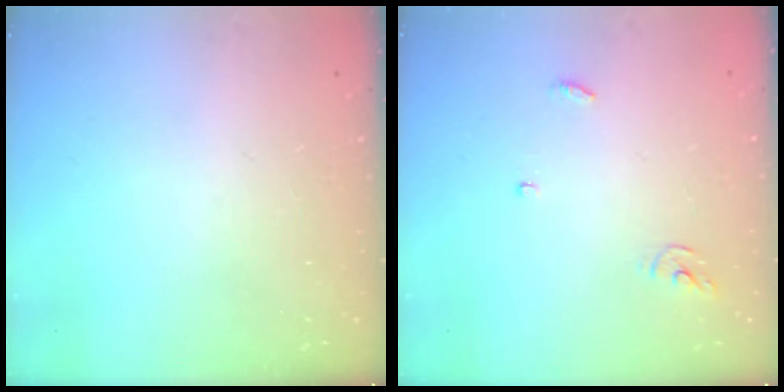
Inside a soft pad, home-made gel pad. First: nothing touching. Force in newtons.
{"total": 3.9, "press": 3.9, "slide": 0.4}